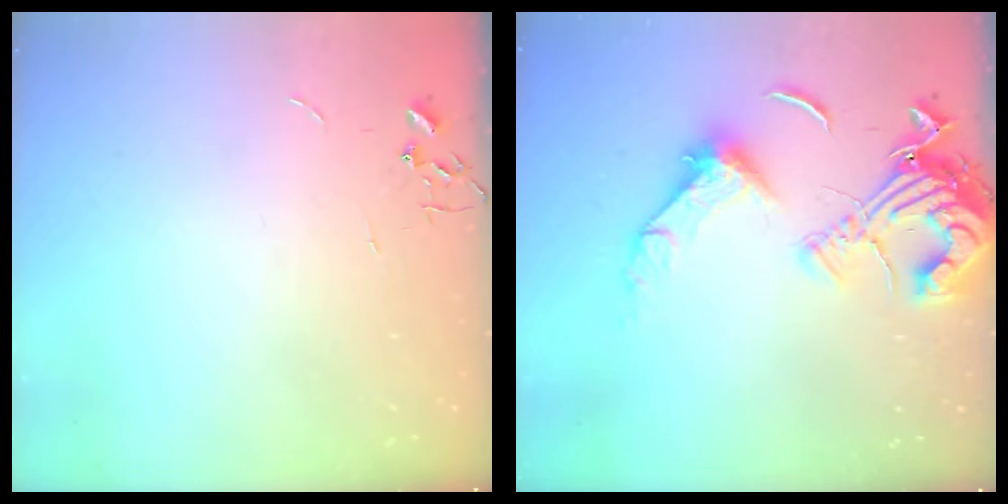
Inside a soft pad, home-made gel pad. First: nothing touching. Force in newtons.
{"total": 19.8, "press": 19.7, "slide": 2.1}